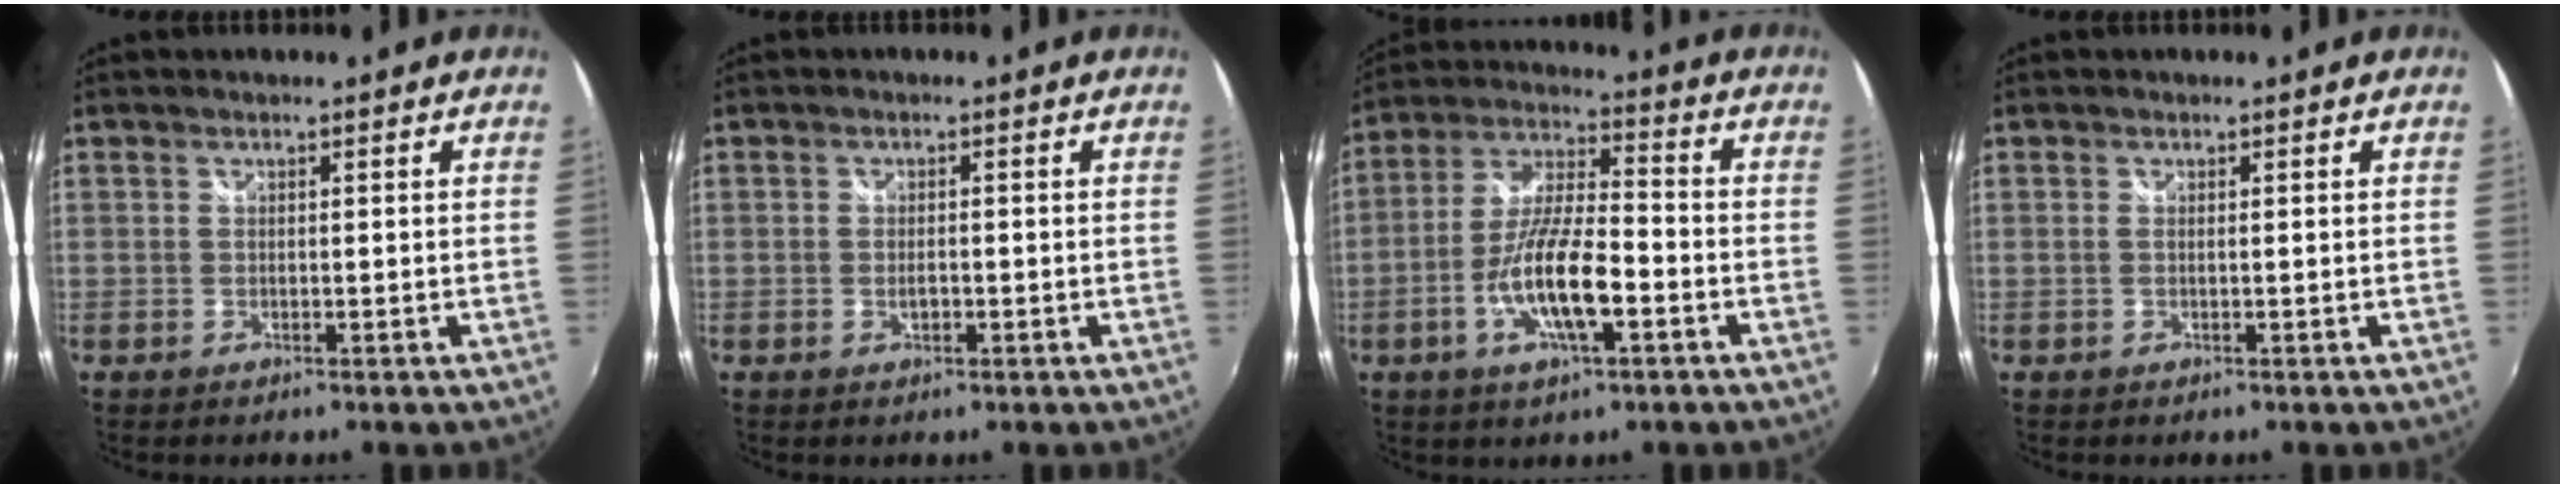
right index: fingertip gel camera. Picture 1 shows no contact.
{"total": 1.6, "force": [-0.5, 0.9, 1.2], "torque": [-0.021, -0.001, -0.009]}
{"total": 13.0, "force": [-4.7, 3.5, 11.6], "torque": [-0.237, -0.004, -0.087]}
{"total": 0.6, "force": [-0.1, -0.1, 0.6], "torque": [-0.011, 0.000, -0.003]}